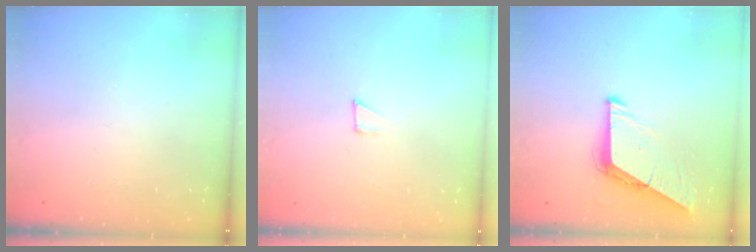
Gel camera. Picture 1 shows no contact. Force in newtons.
{"total": 4.3, "press": 4.2, "slide": 0.3}
{"total": 8.6, "press": 8.5, "slide": 0.8}